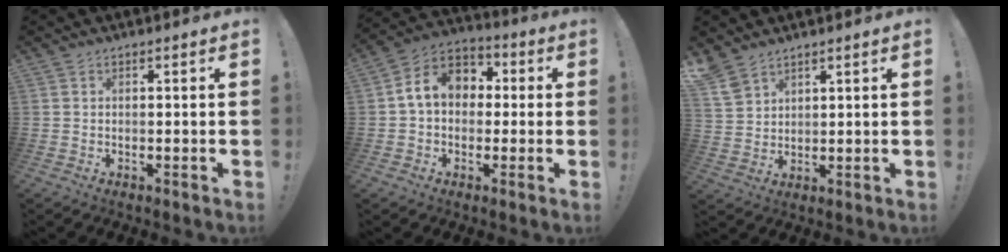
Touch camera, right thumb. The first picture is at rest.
{"total": 10.9, "force": [1.6, 8.3, 6.9], "torque": [-0.109, 0.018, 0.037]}
{"total": 6.2, "force": [5.0, 3.1, 2.1], "torque": [-0.046, -0.027, 0.100]}